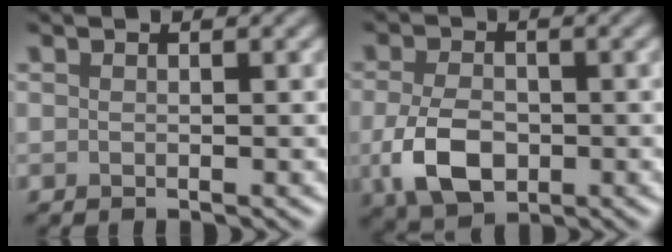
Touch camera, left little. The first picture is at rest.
{"total": 5.6, "force": [-1.4, 3.6, 4.1], "torque": [-0.092, -0.011, -0.028]}